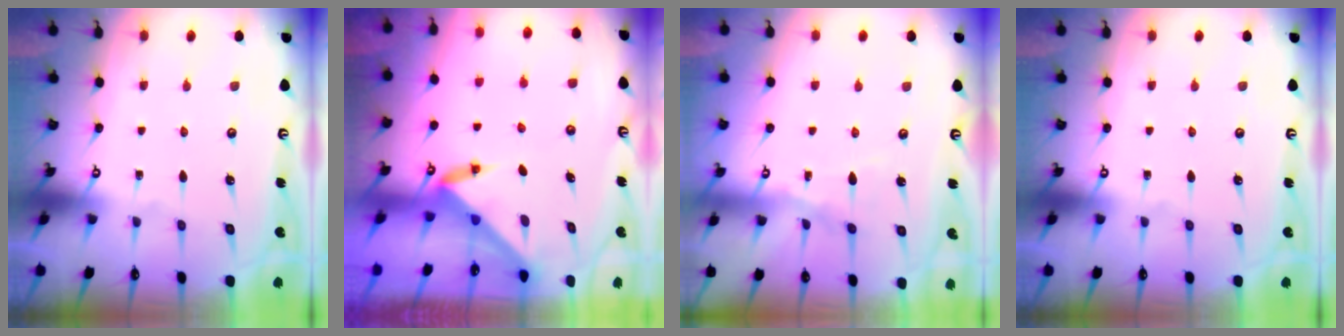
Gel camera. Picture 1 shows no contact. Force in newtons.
{"total": 3.6, "press": 3.6, "slide": 0.3}
{"total": 6.2, "press": 6.2, "slide": 0.5}
{"total": 0.0}